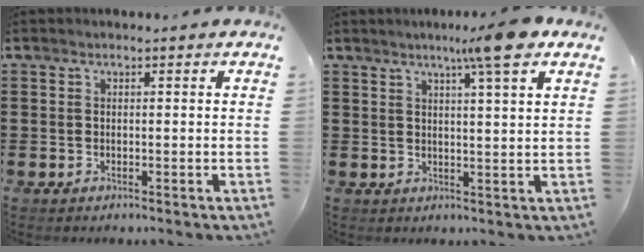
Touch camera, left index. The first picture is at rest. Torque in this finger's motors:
{"motor_torque": [1.16, -0.98, 0.42, 0.14]}